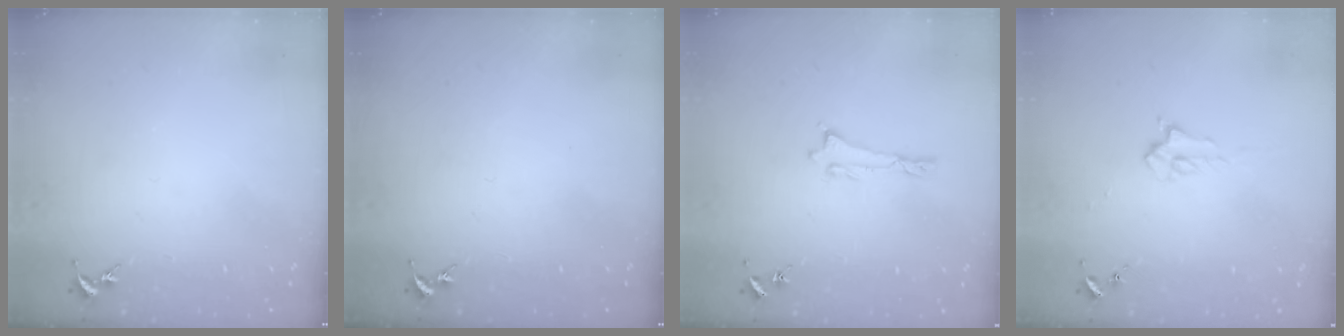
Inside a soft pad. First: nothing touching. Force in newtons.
{"total": 0.0}
{"total": 0.0}
{"total": 2.2, "press": 2.2, "slide": 0.4}